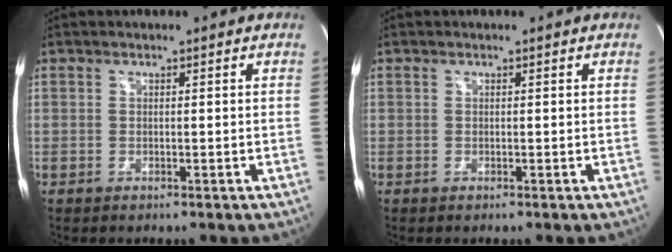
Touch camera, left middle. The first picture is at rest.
{"total": 0.0}